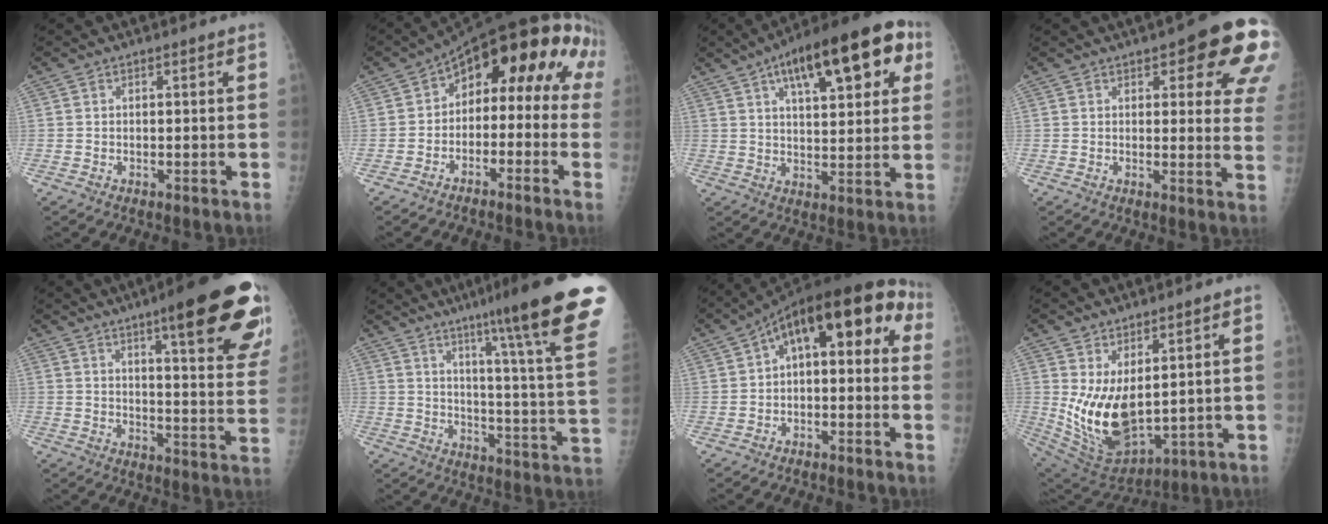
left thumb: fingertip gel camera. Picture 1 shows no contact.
{"total": 14.8, "force": [0.4, 9.4, 11.3], "torque": [-0.103, 0.065, -0.005]}
{"total": 21.6, "force": [9.2, 8.3, 17.7], "torque": [-0.231, 0.010, 0.130]}
{"total": 16.5, "force": [7.9, 5.6, 13.3], "torque": [-0.124, -0.028, 0.083]}
{"total": 23.0, "force": [13.7, 4.1, 18.0], "torque": [-0.213, -0.051, 0.172]}
{"total": 24.1, "force": [16.2, 0.6, 17.9], "torque": [-0.233, -0.083, 0.218]}
{"total": 15.3, "force": [2.4, 7.7, 13.0], "torque": [-0.145, 0.058, 0.022]}
{"total": 13.3, "force": [2.4, 6.6, 11.3], "torque": [-0.195, -0.039, 0.074]}